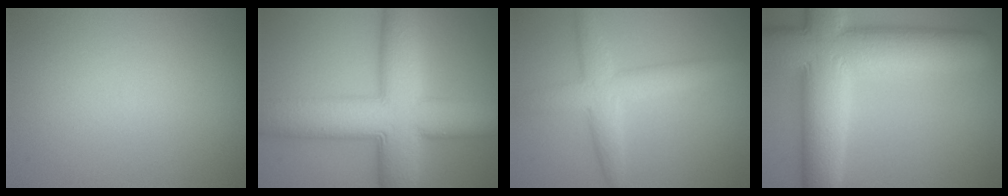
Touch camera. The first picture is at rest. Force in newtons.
{"total": 11.9, "press": 11.9, "slide": 0.4}
{"total": 4.3, "press": 4.3, "slide": 0.1}
{"total": 13.3, "press": 13.2, "slide": 1.0}